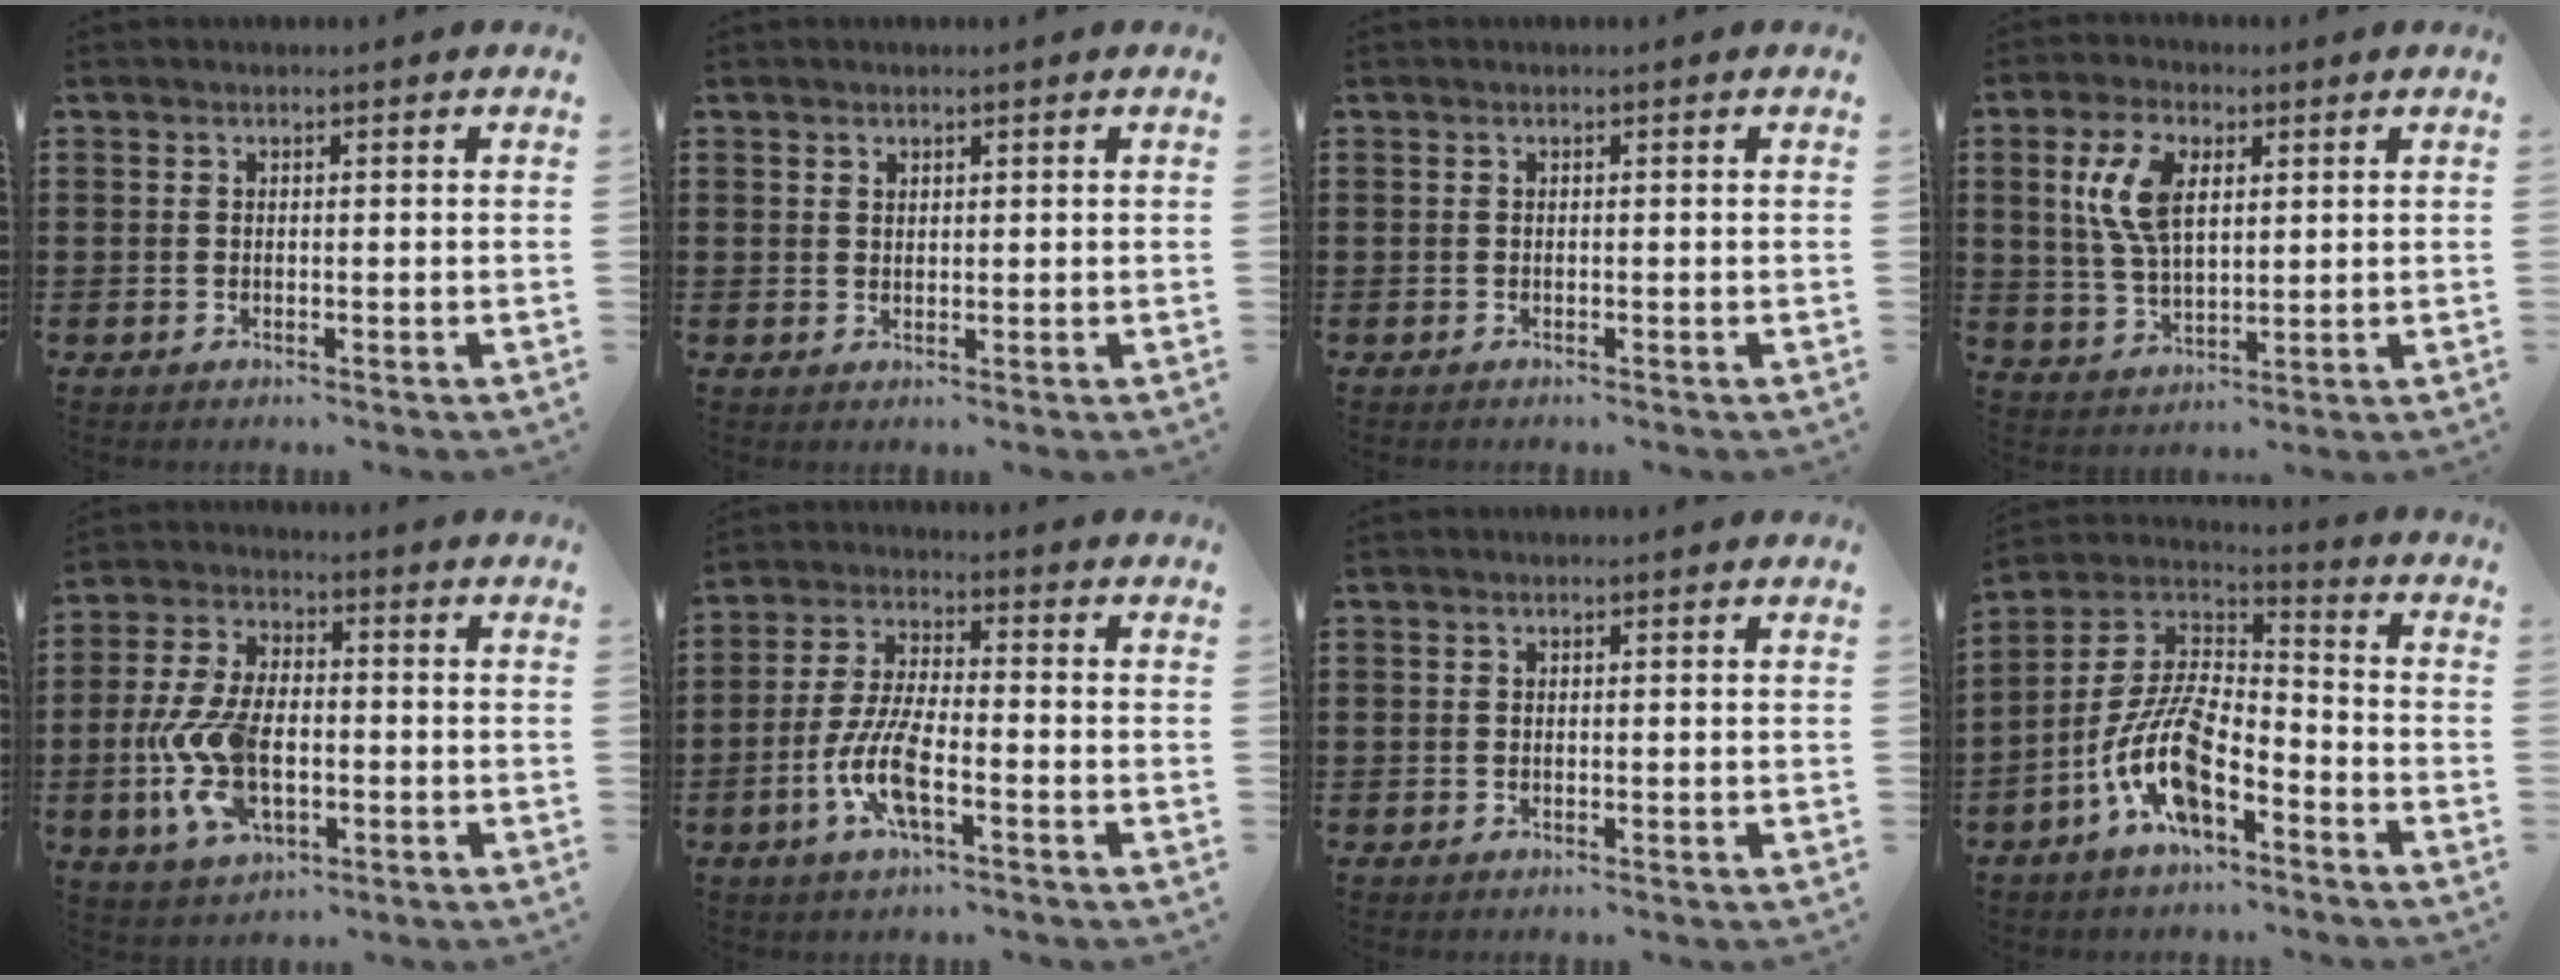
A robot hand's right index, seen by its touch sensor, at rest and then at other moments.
{"total": 1.2, "force": [1.0, 0.7, 0.1], "torque": [-0.004, 0.002, 0.019]}
{"total": 0.0}
{"total": 8.6, "force": [2.8, 4.7, 6.7], "torque": [-0.157, 0.009, 0.046]}
{"total": 10.9, "force": [-2.3, 5.9, 8.9], "torque": [-0.221, -0.009, -0.048]}
{"total": 8.4, "force": [-3.2, 2.6, 7.4], "torque": [-0.169, -0.011, -0.064]}
{"total": 0.0}
{"total": 11.8, "force": [-6.0, 4.6, 9.1], "torque": [-0.220, -0.009, -0.121]}